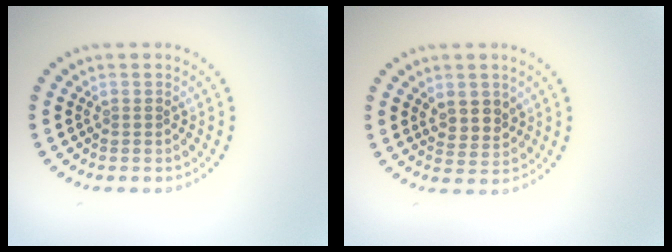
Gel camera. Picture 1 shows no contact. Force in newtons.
{"total": 2.4, "press": 2.2, "slide": 1.0}